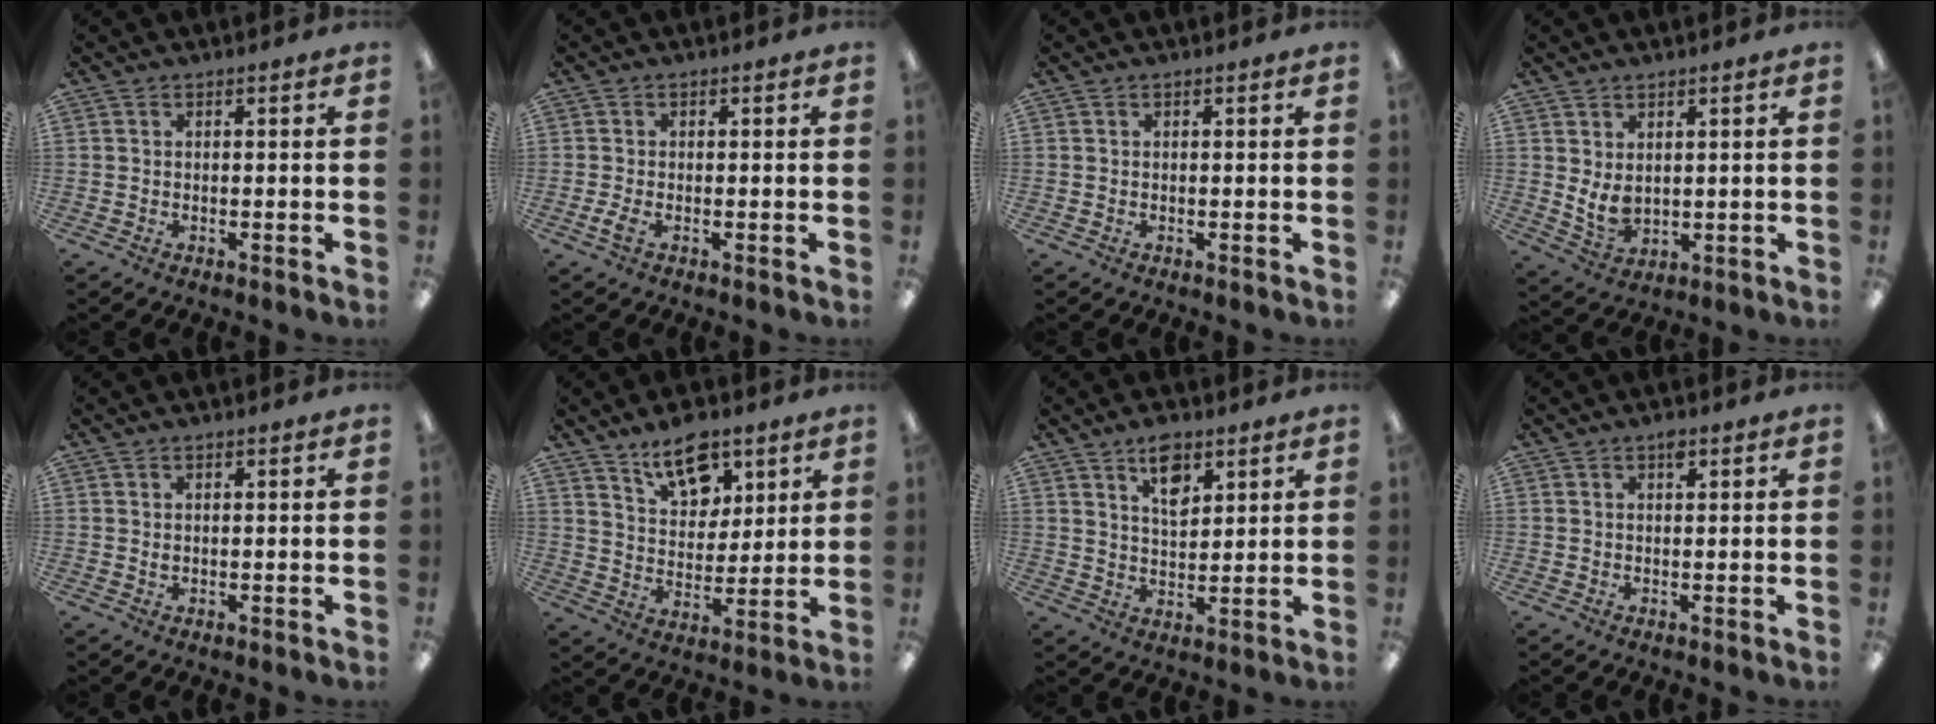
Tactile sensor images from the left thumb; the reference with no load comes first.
{"total": 2.5, "force": [-0.9, 1.0, 2.2], "torque": [-0.048, -0.001, -0.018]}
{"total": 0.0}
{"total": 5.5, "force": [1.6, 3.5, 4.0], "torque": [-0.072, -0.015, 0.030]}
{"total": 0.8, "force": [0.4, 0.4, 0.5], "torque": [-0.012, 0.003, 0.006]}
{"total": 12.2, "force": [8.5, 6.7, 5.6], "torque": [-0.071, -0.047, 0.151]}
{"total": 7.7, "force": [4.9, 3.9, 4.4], "torque": [-0.061, -0.020, 0.083]}
{"total": 1.9, "force": [1.1, 0.9, 1.3], "torque": [-0.012, -0.004, 0.016]}